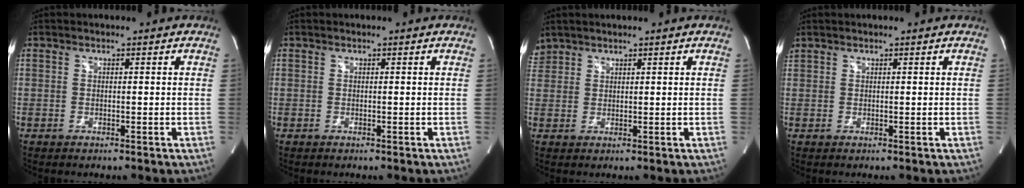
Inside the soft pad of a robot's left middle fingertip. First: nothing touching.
{"total": 0.0}
{"total": 2.5, "force": [2.3, 1.0, 0.0], "torque": [-0.004, 0.016, 0.049]}
{"total": 0.8, "force": [0.8, 0.0, 0.2], "torque": [-0.014, 0.016, 0.021]}